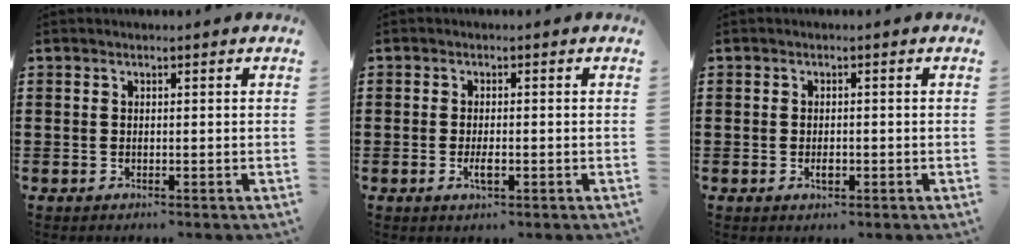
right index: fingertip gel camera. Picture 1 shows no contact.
{"total": 2.4, "force": [-0.7, 0.6, 2.2], "torque": [-0.054, -0.007, -0.017]}
{"total": 1.6, "force": [-0.4, 0.6, 1.4], "torque": [-0.027, 0.000, -0.008]}